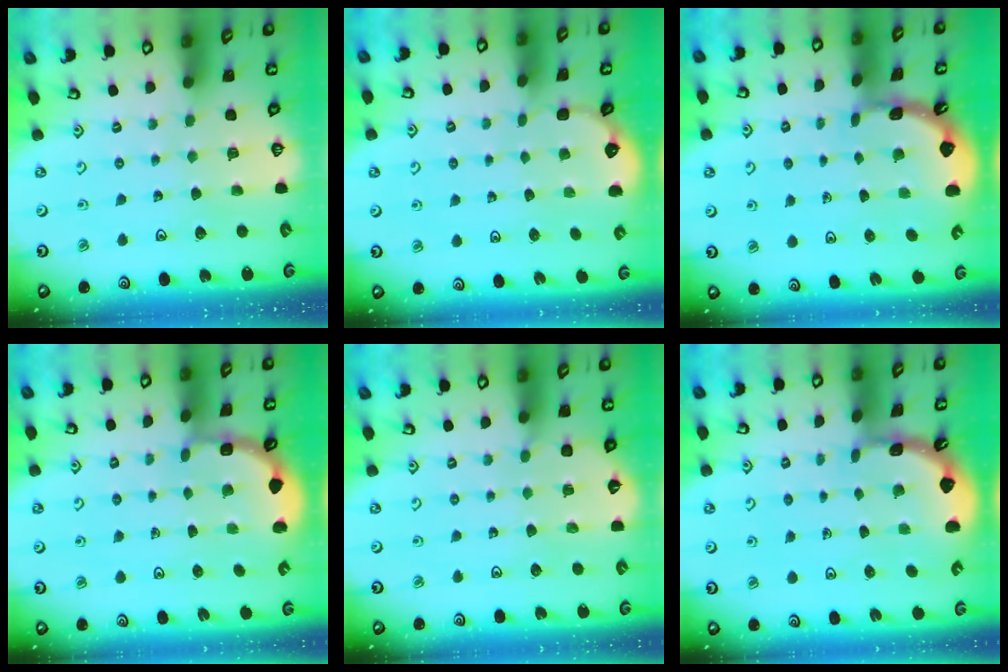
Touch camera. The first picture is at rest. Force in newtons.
{"total": 1.6, "press": 0.9, "slide": 1.3}
{"total": 1.6, "press": 1.6, "slide": 0.2}
{"total": 1.9, "press": 1.9, "slide": 0.3}
{"total": 2.9, "press": 2.9, "slide": 0.3}
{"total": 1.6, "press": 1.6, "slide": 0.2}